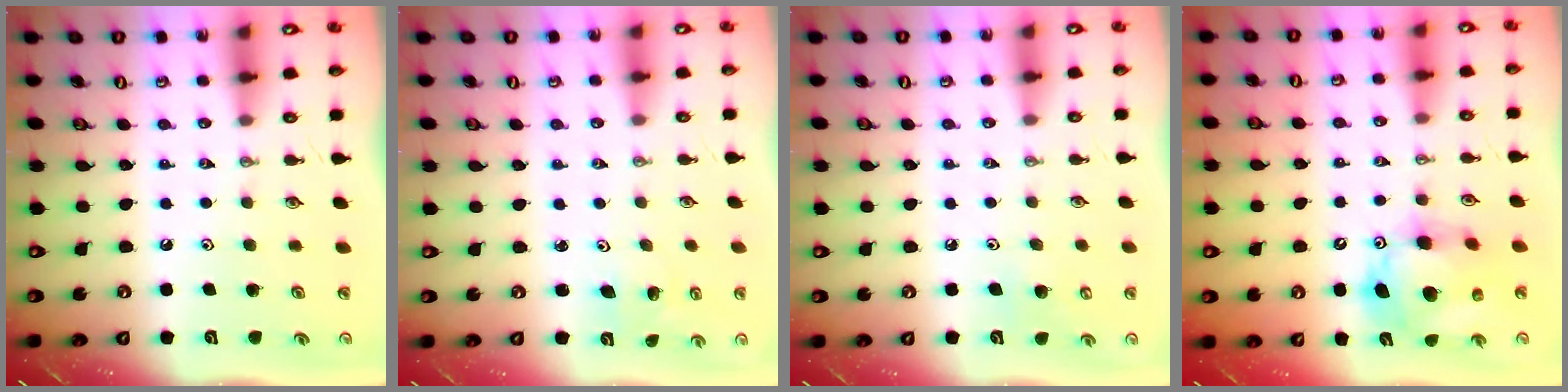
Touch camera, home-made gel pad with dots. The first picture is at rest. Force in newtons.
{"total": 2.3, "press": 2.3, "slide": 0.2}
{"total": 6.4, "press": 6.4, "slide": 0.5}
{"total": 13.1, "press": 13.0, "slide": 1.6}